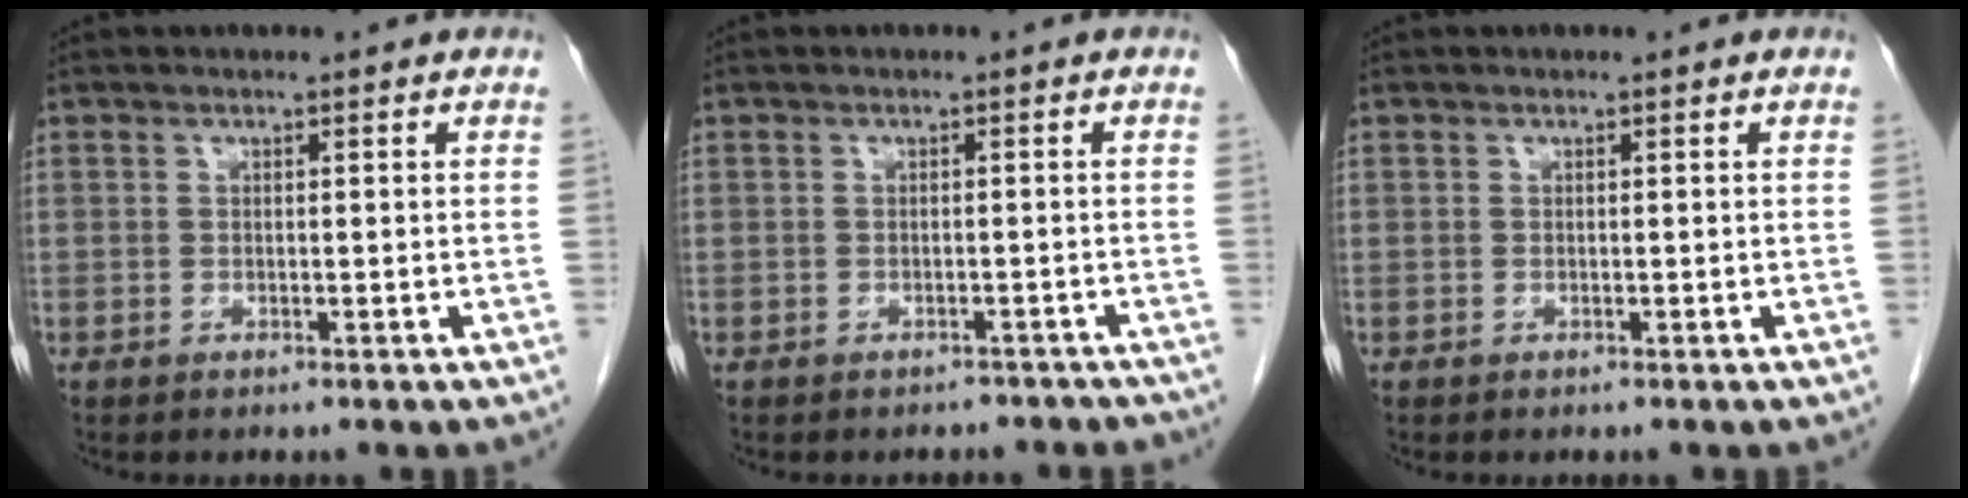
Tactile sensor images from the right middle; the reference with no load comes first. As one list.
[{"total": 4.0, "force": [-3.4, 2.0, 0.0], "torque": [-0.003, 0.010, -0.038]}, {"total": 0.0}]